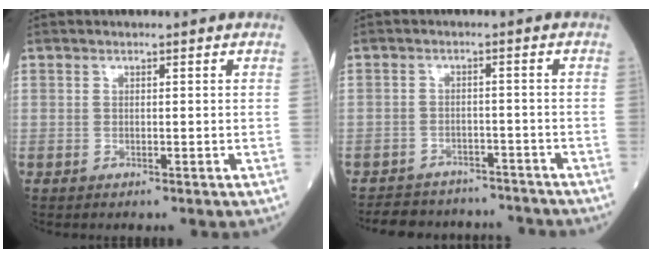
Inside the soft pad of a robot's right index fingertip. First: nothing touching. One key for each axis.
{"total": 10.7, "fx": -9.8, "fy": 4.2, "fz": 1.5, "tx": -0.020, "ty": 0.018, "tz": -0.123}